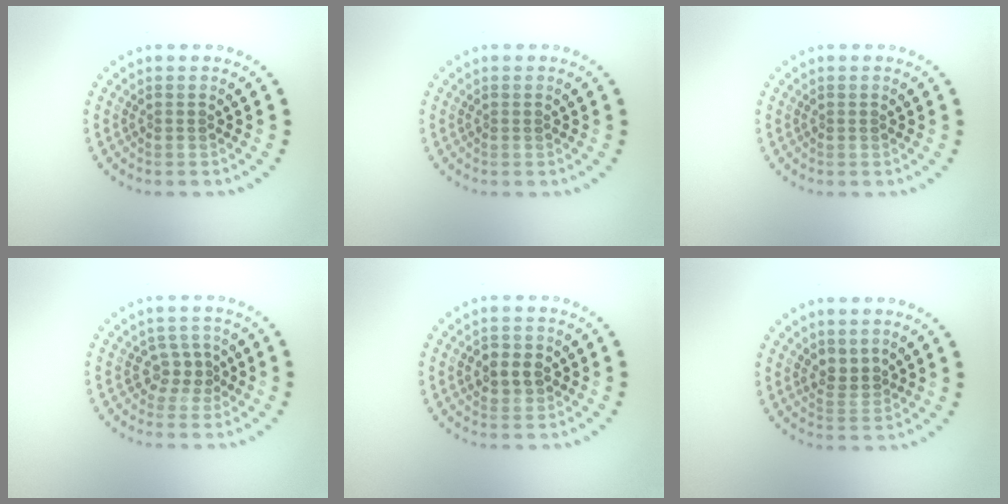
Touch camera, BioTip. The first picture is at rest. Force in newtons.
{"total": 0.0}
{"total": 0.0}
{"total": 1.7, "press": 1.5, "slide": 0.9}
{"total": 2.4, "press": 2.4, "slide": 0.4}
{"total": 1.8, "press": 1.5, "slide": 0.9}